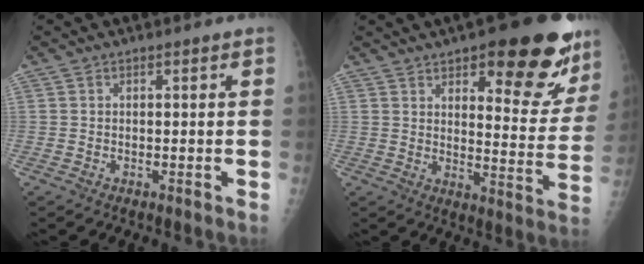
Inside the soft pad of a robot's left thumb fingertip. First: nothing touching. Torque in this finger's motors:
{"motor_torque": [0.49, 0.62, 0.34, -0.20, 0.12]}